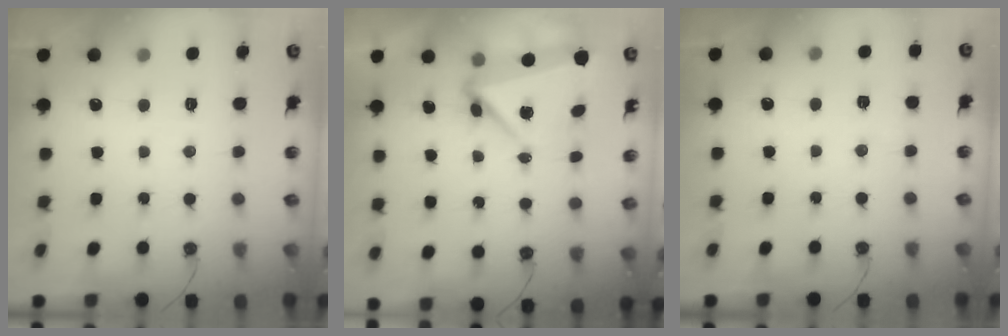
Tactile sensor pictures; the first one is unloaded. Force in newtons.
{"total": 11.4, "press": 5.1, "slide": 10.2}
{"total": 2.9, "press": 2.7, "slide": 0.9}